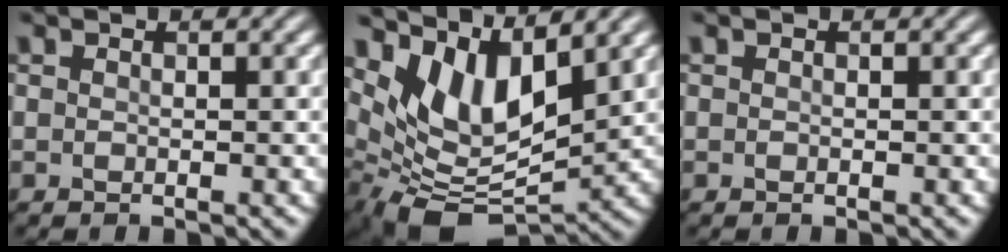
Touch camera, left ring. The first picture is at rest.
{"total": 8.1, "force": [3.2, 4.0, 6.2], "torque": [-0.115, -0.018, 0.068]}
{"total": 0.0}